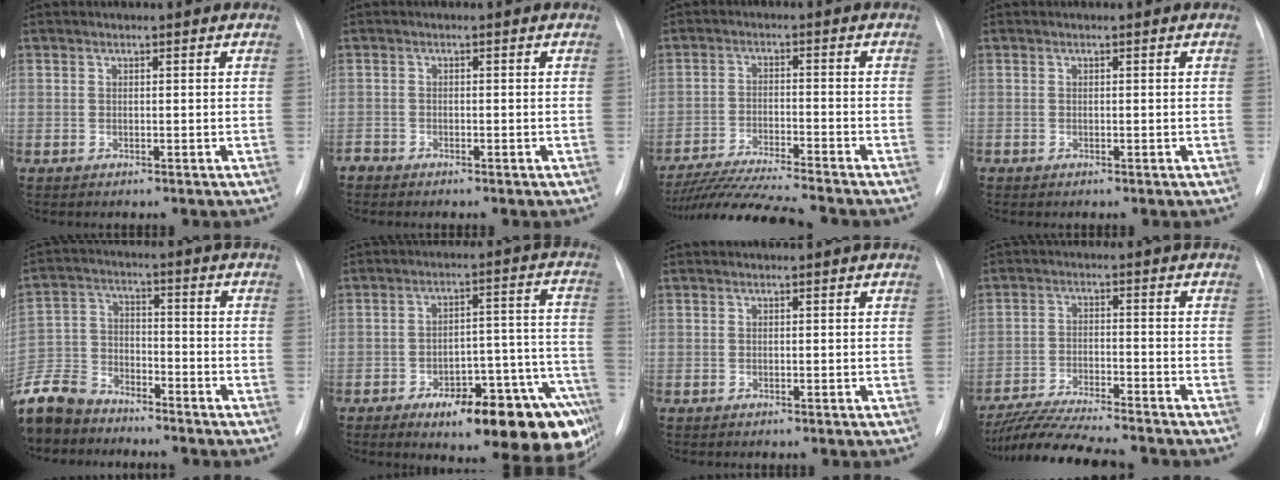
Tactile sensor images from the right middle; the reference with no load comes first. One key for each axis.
{"total": 1.1, "fx": -1.0, "fy": 0.4, "fz": 0.2, "tx": -0.006, "ty": -0.001, "tz": -0.017}
{"total": 13.1, "fx": -11.9, "fy": -0.9, "fz": 5.5, "tx": -0.091, "ty": -0.020, "tz": -0.196}
{"total": 0.0}
{"total": 13.5, "fx": -11.7, "fy": 5.7, "fz": 3.6, "tx": -0.096, "ty": 0.005, "tz": -0.219}
{"total": 21.3, "fx": -13.0, "fy": 6.3, "fz": 15.6, "tx": -0.106, "ty": 0.047, "tz": -0.167}
{"total": 0.0}
{"total": 13.4, "fx": -12.0, "fy": 0.7, "fz": 5.9, "tx": -0.105, "ty": -0.015, "tz": -0.194}